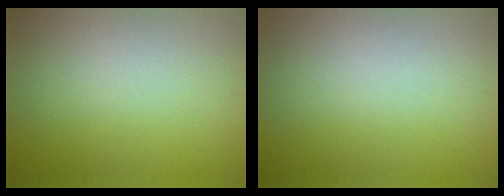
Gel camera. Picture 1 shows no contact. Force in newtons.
{"total": 0.0}